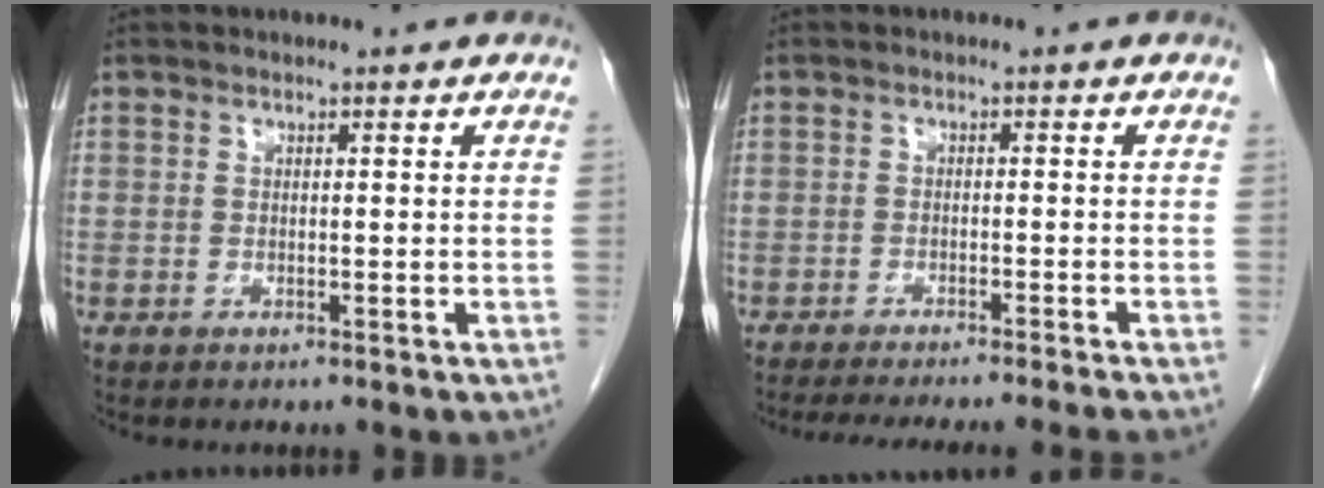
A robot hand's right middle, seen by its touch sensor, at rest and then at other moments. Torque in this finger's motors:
{"motor_torque": [0.24, -0.23, 0.05, 0.03]}